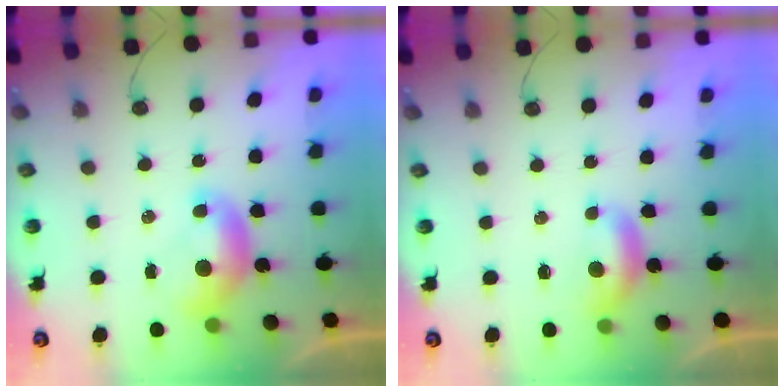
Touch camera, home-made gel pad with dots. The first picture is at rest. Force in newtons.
{"total": 2.2, "press": 2.2, "slide": 0.4}